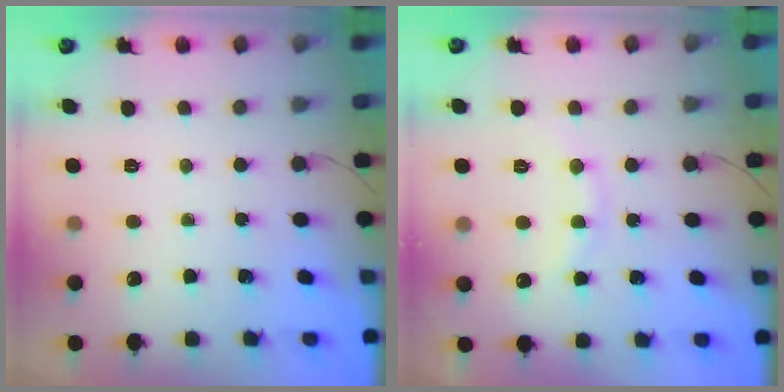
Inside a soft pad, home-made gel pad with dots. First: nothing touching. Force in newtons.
{"total": 9.3, "press": 9.2, "slide": 1.2}